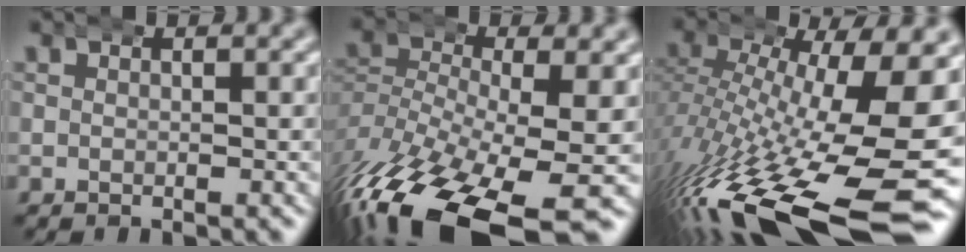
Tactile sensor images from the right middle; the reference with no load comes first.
{"total": 10.1, "force": [-6.5, 3.6, 6.9], "torque": [-0.159, -0.048, -0.079]}
{"total": 15.2, "force": [-7.4, 5.1, 12.3], "torque": [-0.213, -0.051, -0.080]}